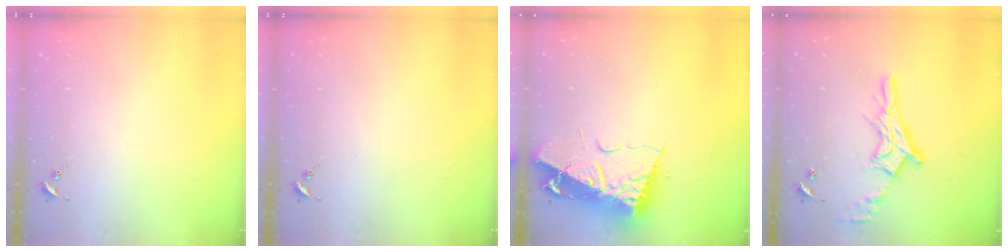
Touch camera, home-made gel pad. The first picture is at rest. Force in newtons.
{"total": 0.0}
{"total": 13.6, "press": 13.6, "slide": 1.1}
{"total": 14.2, "press": 14.2, "slide": 1.1}